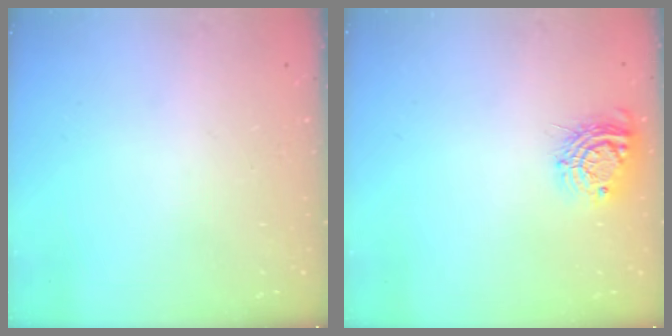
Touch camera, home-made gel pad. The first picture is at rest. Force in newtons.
{"total": 9.6, "press": 9.6, "slide": 0.5}